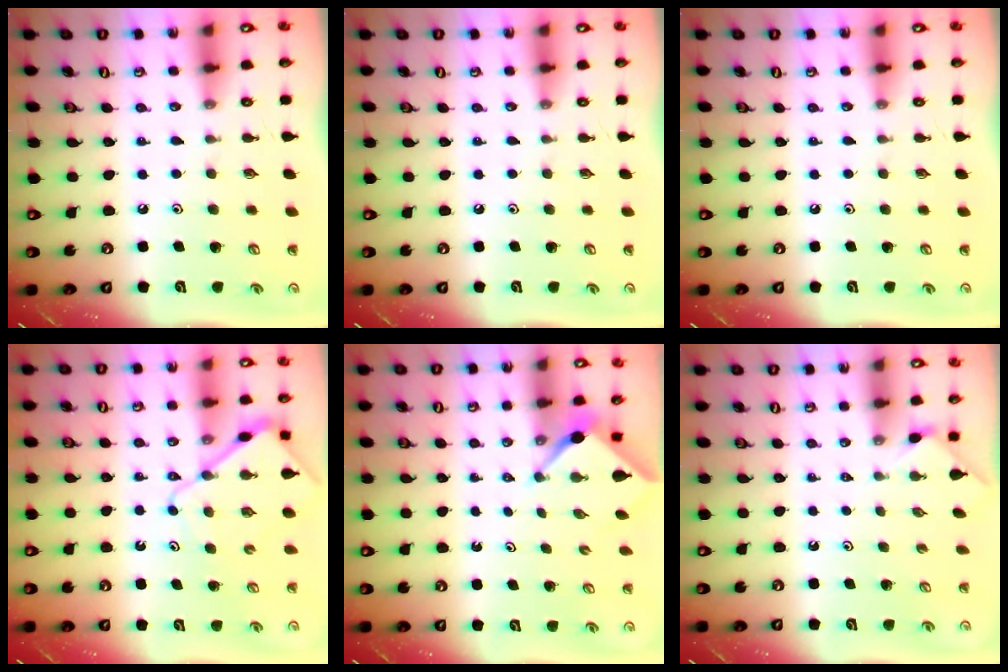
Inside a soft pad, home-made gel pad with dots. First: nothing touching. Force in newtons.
{"total": 0.0}
{"total": 0.0}
{"total": 10.6, "press": 10.5, "slide": 1.1}
{"total": 2.4, "press": 2.4, "slide": 0.3}
{"total": 1.0, "press": 0.9, "slide": 0.3}